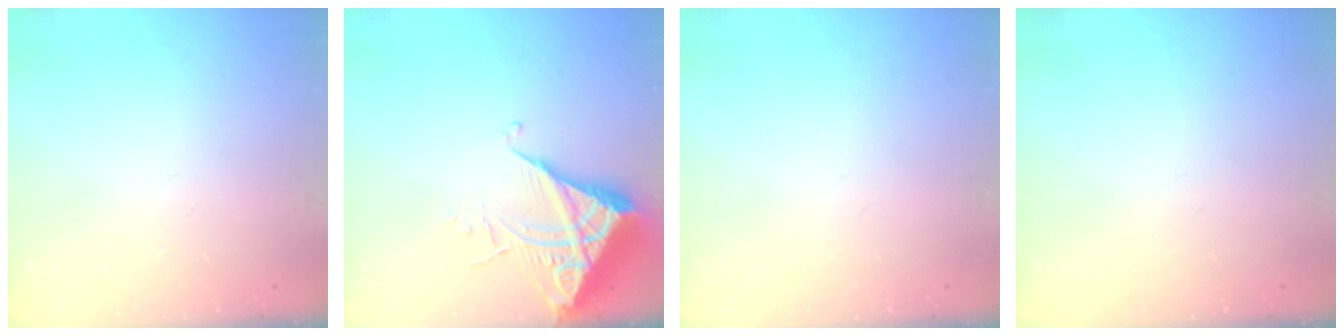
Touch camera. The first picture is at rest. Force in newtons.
{"total": 6.6, "press": 6.6, "slide": 0.4}
{"total": 0.0}
{"total": 0.0}